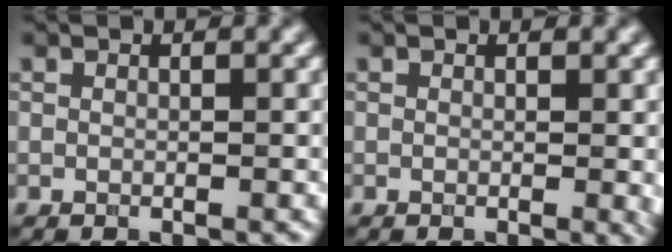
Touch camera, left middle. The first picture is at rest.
{"total": 1.1, "force": [0.1, 0.2, 1.1], "torque": [-0.012, -0.003, 0.001]}